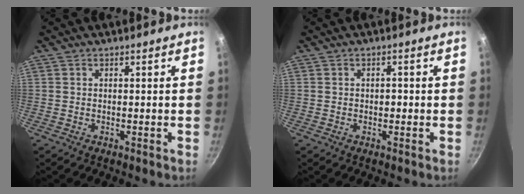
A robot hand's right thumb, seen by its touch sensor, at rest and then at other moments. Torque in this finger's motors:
{"motor_torque": [-0.25, -0.06, 0.05, 0.29, 0.06]}